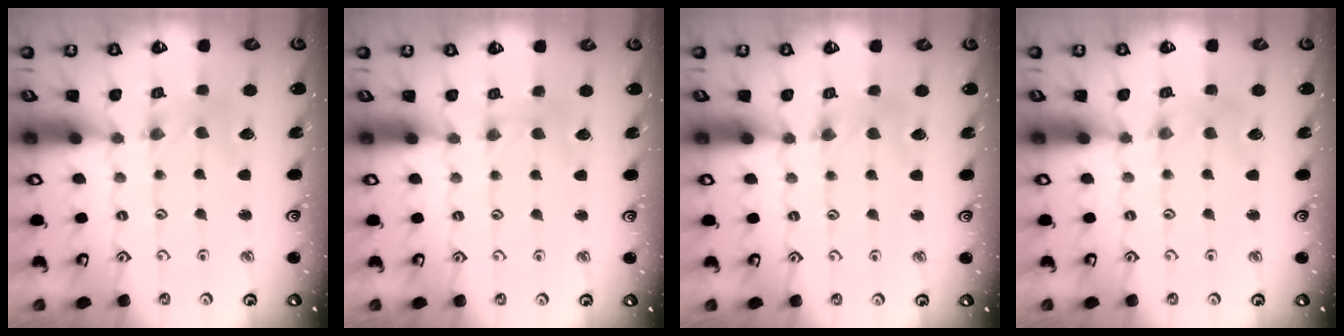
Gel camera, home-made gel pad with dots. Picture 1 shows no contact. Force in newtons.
{"total": 1.4, "press": 1.4, "slide": 0.3}
{"total": 2.3, "press": 2.3, "slide": 0.3}
{"total": 2.3, "press": 2.2, "slide": 0.3}